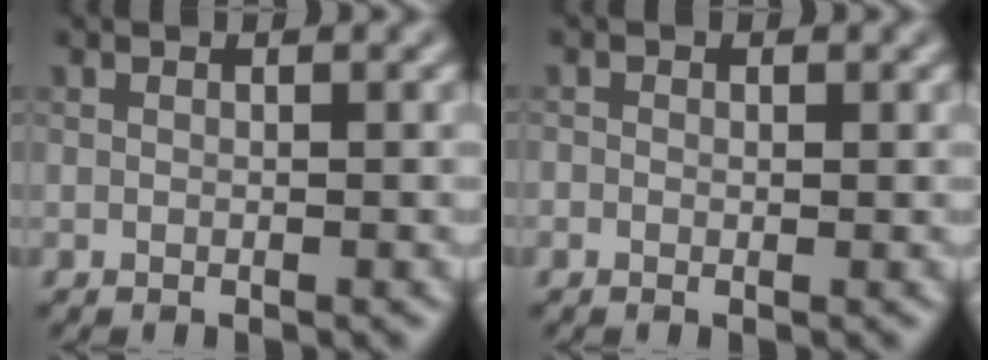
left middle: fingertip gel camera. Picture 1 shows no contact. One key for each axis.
{"total": 0.0}